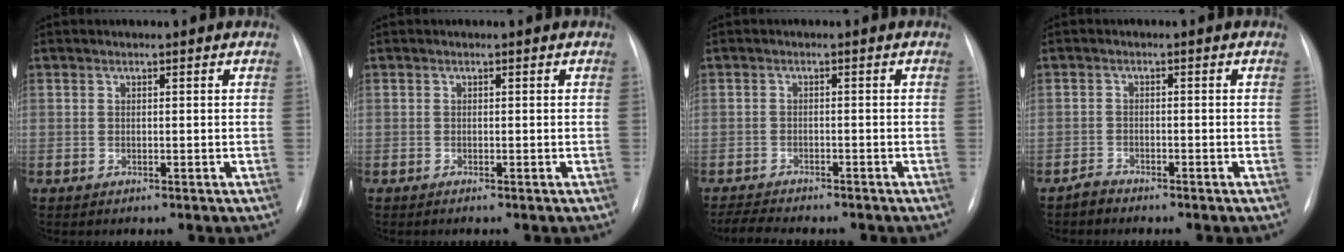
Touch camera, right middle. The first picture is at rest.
{"total": 0.0}
{"total": 6.4, "force": [-5.7, 1.3, 2.5], "torque": [-0.039, -0.010, -0.085]}
{"total": 1.4, "force": [-1.3, 0.3, 0.1], "torque": [-0.004, -0.003, -0.024]}